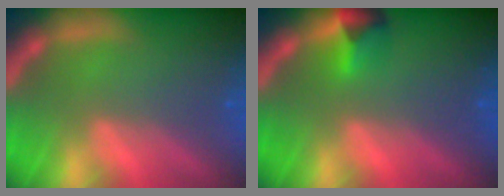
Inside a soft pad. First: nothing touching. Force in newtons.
{"total": 2.4}